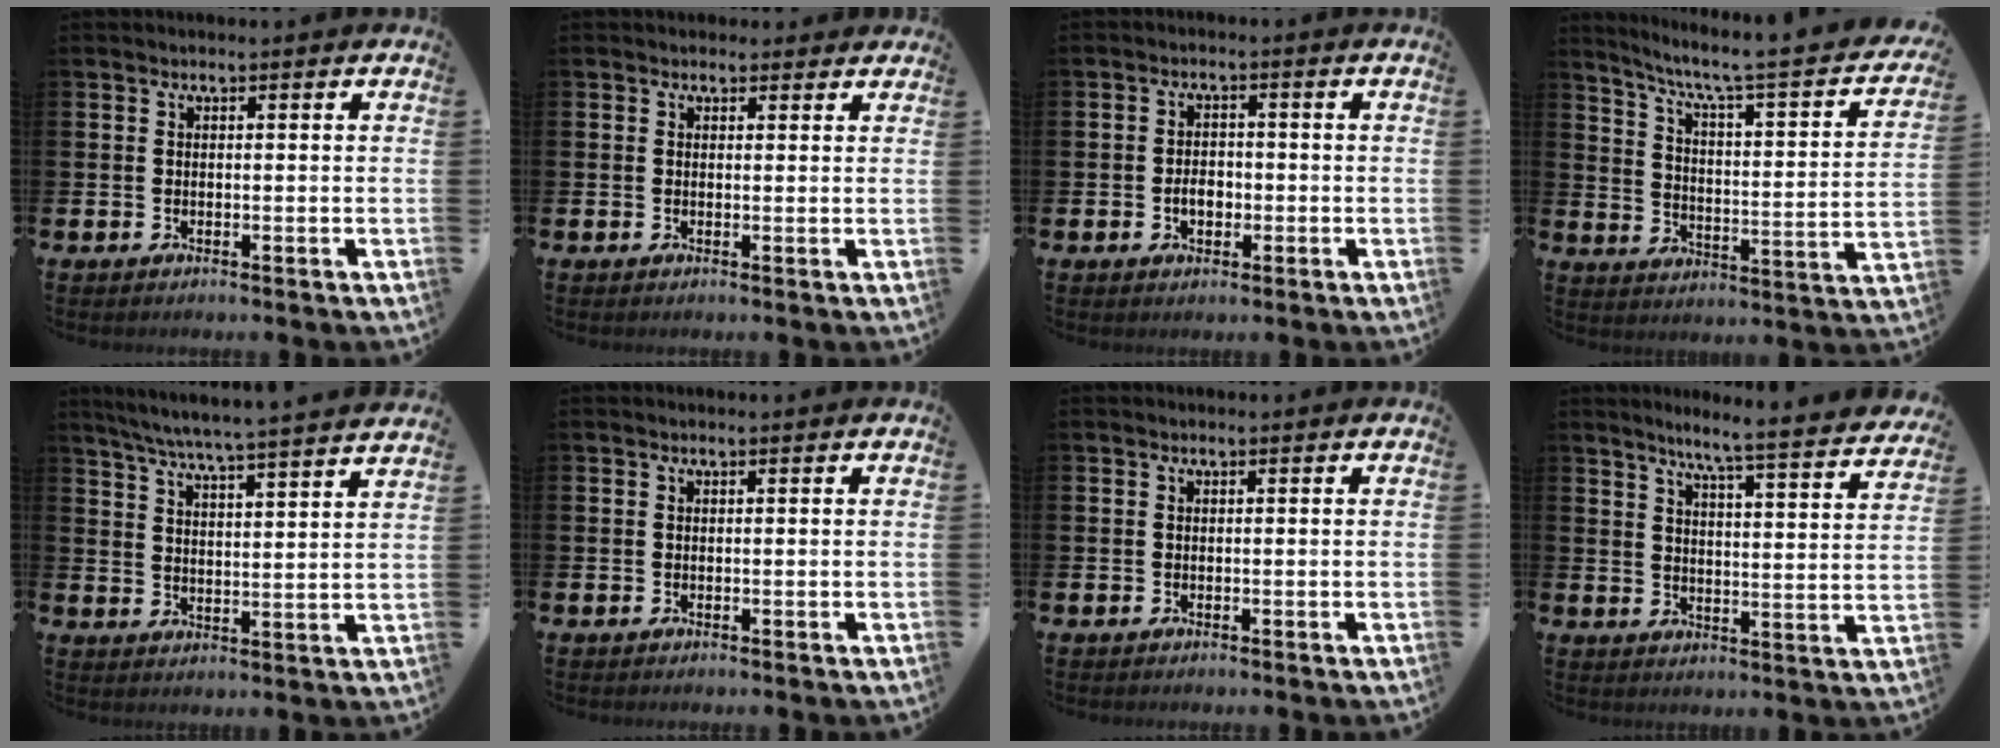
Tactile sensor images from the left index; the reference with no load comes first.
{"total": 1.2, "force": [0.9, 0.7, 0.0], "torque": [0.008, 0.006, 0.015]}
{"total": 2.8, "force": [-0.7, 1.9, 1.9], "torque": [-0.025, 0.000, -0.018]}
{"total": 5.6, "force": [4.4, 0.3, 3.4], "torque": [-0.082, -0.045, 0.060]}
{"total": 6.4, "force": [6.1, -0.4, 1.8], "torque": [-0.058, -0.044, 0.105]}
{"total": 0.0}
{"total": 0.0}
{"total": 6.3, "force": [5.7, -0.5, 2.6], "torque": [-0.057, -0.050, 0.090]}